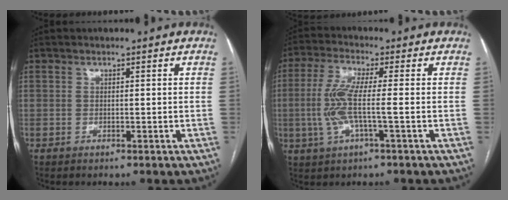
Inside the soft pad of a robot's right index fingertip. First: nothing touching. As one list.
[{"total": 7.6, "force": [-0.9, 0.8, 7.5], "torque": [-0.168, 0.006, -0.023]}]